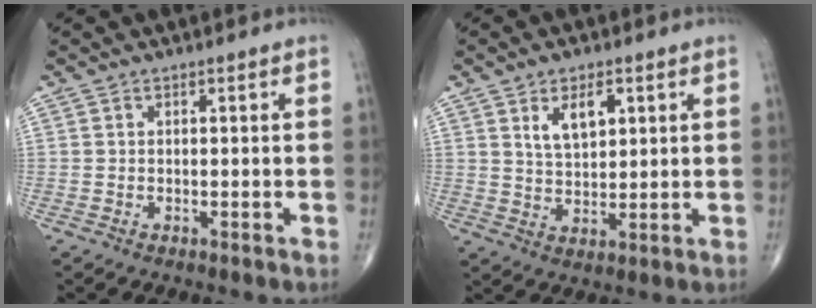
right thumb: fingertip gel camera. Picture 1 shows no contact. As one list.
[{"total": 6.4, "force": [2.7, 3.4, 4.8], "torque": [-0.070, -0.017, 0.053]}]